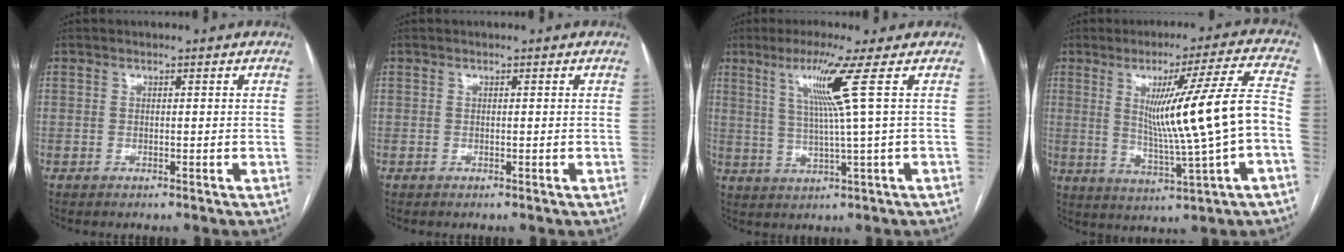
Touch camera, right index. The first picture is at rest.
{"total": 0.0}
{"total": 7.8, "force": [2.9, -2.7, 6.7], "torque": [-0.126, -0.005, 0.063]}
{"total": 15.4, "force": [-0.2, -1.1, 15.4], "torque": [-0.235, -0.001, 0.000]}